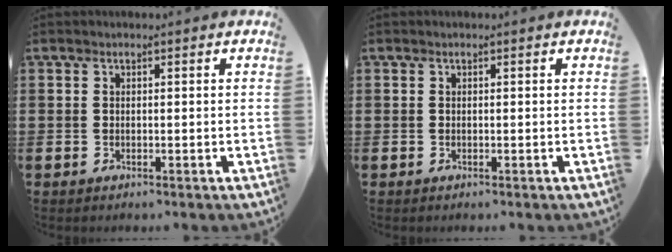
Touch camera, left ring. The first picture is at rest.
{"total": 0.0}